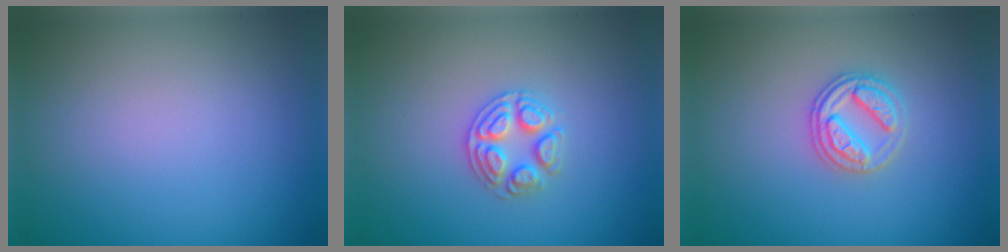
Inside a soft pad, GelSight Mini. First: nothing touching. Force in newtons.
{"total": 2.7, "press": 2.6, "slide": 0.7}
{"total": 2.7, "press": 2.7, "slide": 0.5}